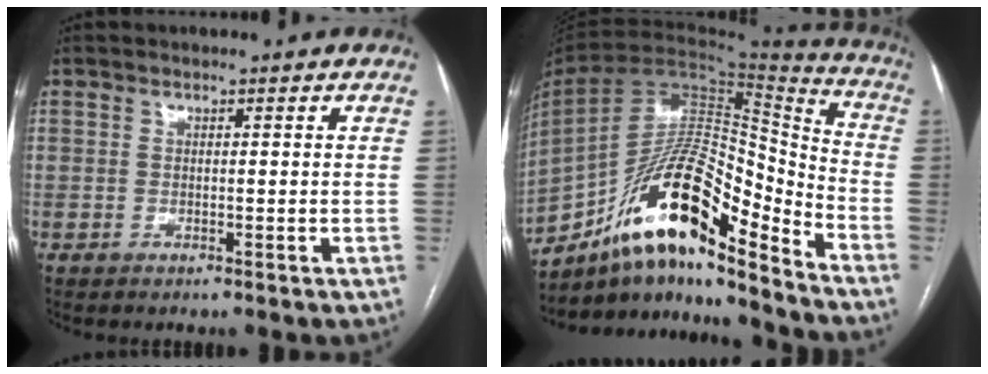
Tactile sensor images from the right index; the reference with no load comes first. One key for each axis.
{"total": 19.6, "fx": -12.9, "fy": 4.0, "fz": 14.2, "tx": -0.255, "ty": 0.027, "tz": -0.223}